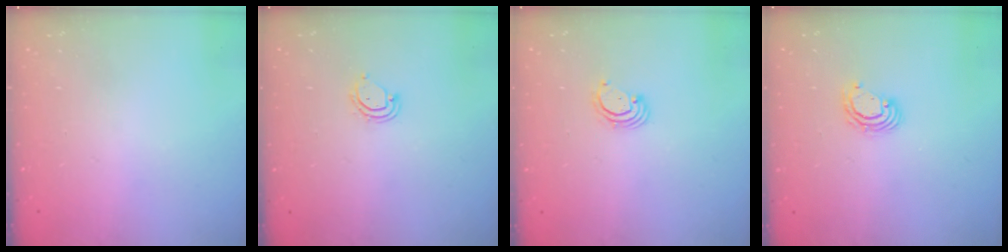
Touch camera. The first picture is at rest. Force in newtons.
{"total": 5.2, "press": 5.2, "slide": 0.2}
{"total": 2.5, "press": 2.5, "slide": 0.3}
{"total": 4.3, "press": 4.3, "slide": 0.1}